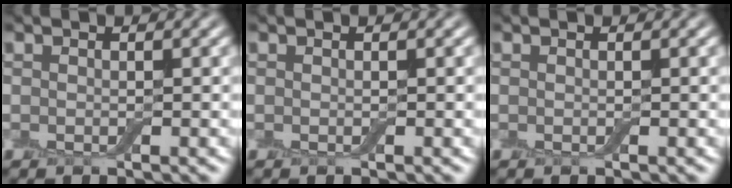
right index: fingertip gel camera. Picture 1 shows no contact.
{"total": 0.0}
{"total": 0.0}